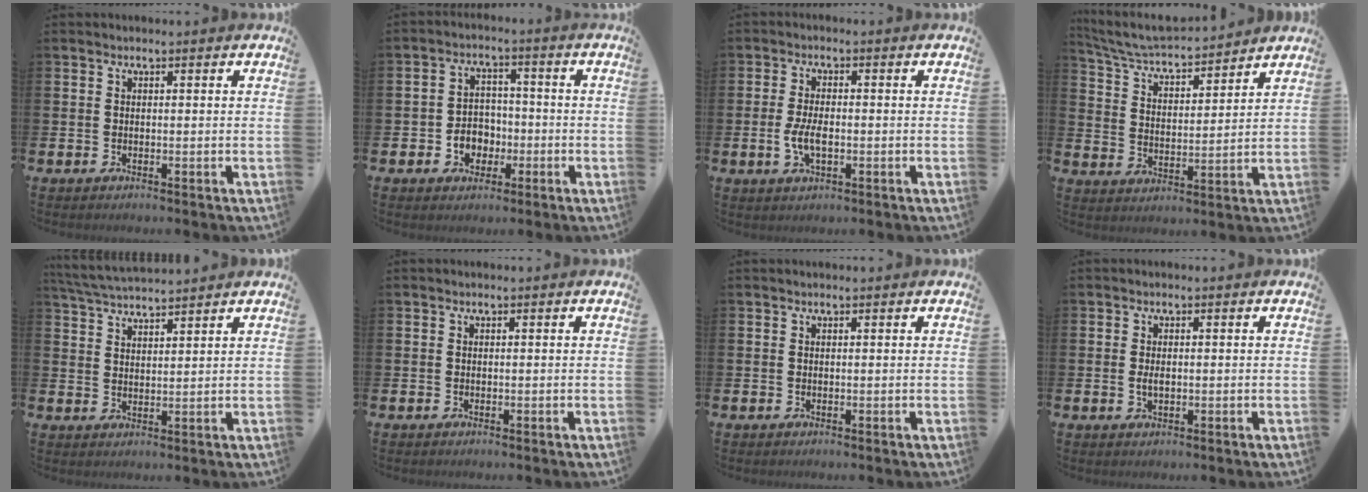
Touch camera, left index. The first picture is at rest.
{"total": 4.1, "force": [-1.2, 3.7, 1.4], "torque": [-0.020, -0.003, -0.029]}
{"total": 3.9, "force": [-0.6, 1.9, 3.4], "torque": [-0.054, 0.002, -0.011]}
{"total": 5.6, "force": [5.4, 0.7, 1.3], "torque": [-0.049, -0.046, 0.089]}
{"total": 4.5, "force": [4.5, 0.2, 0.8], "torque": [-0.028, -0.022, 0.080]}
{"total": 0.0}
{"total": 0.0}
{"total": 1.5, "force": [0.0, 0.8, 1.2], "torque": [-0.018, 0.001, -0.003]}